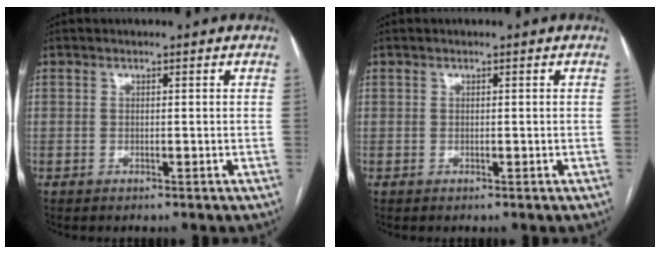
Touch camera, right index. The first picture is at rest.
{"total": 0.0}